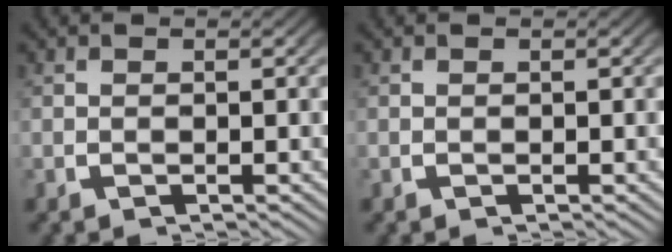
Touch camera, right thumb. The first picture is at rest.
{"total": 0.0}